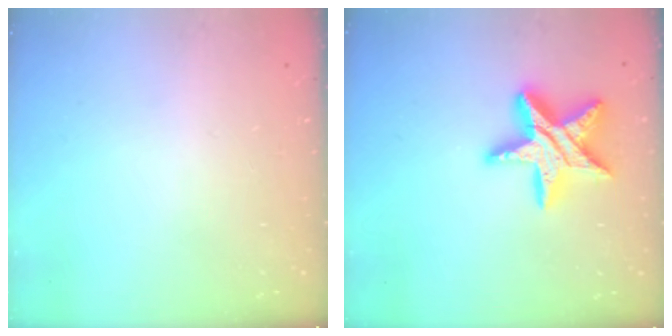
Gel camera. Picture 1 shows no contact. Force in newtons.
{"total": 16.5, "press": 16.5, "slide": 1.2}